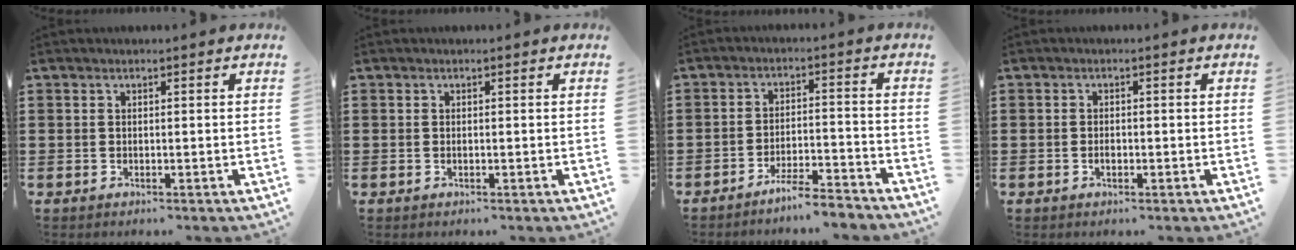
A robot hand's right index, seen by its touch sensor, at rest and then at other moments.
{"total": 0.0}
{"total": 5.0, "force": [-4.7, 0.1, 1.8], "torque": [-0.030, 0.001, -0.090]}
{"total": 1.1, "force": [-0.4, 0.4, 1.0], "torque": [-0.020, -0.005, -0.006]}